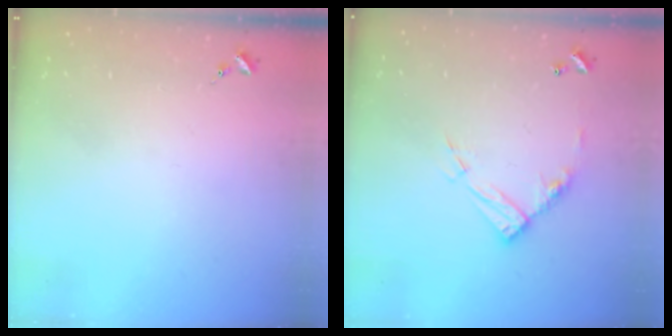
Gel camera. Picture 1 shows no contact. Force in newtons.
{"total": 12.2, "press": 12.1, "slide": 0.9}